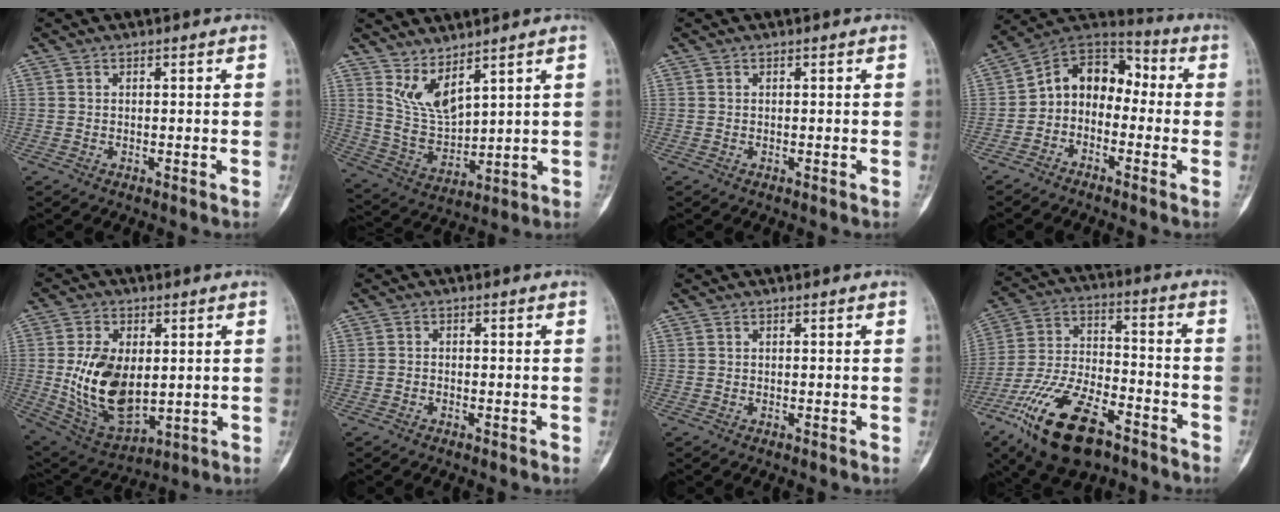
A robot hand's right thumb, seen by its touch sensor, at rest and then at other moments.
{"total": 8.0, "force": [5.3, 3.0, 5.1], "torque": [-0.090, -0.054, 0.126]}
{"total": 0.0}
{"total": 11.0, "force": [-1.8, 8.4, 7.0], "torque": [-0.081, 0.067, -0.048]}
{"total": 15.6, "force": [0.6, 9.4, 12.4], "torque": [-0.210, -0.012, 0.031]}
{"total": 0.8, "force": [-0.5, 0.5, 0.2], "torque": [-0.003, 0.003, -0.012]}
{"total": 0.0}
{"total": 20.1, "force": [-11.8, 9.0, 13.6], "torque": [-0.271, 0.055, -0.212]}